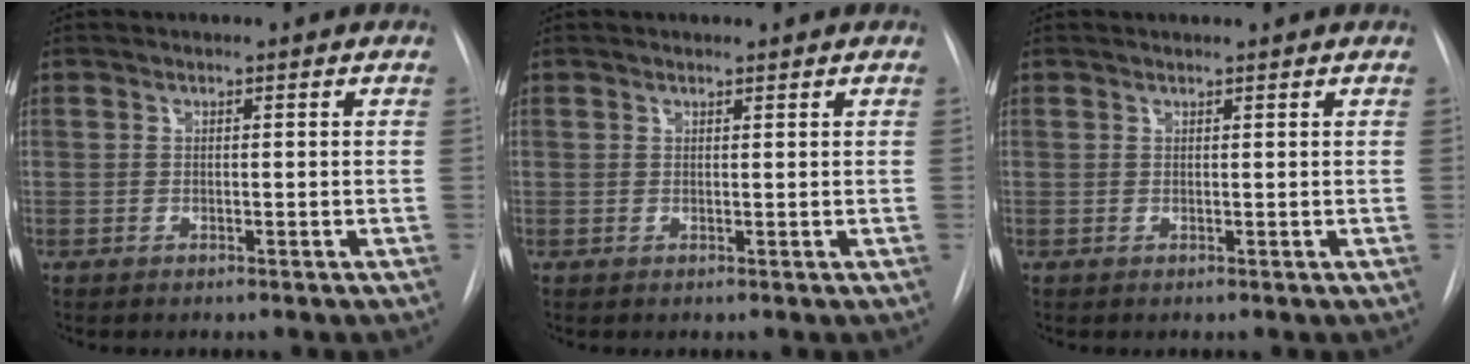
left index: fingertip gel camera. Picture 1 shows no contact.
{"total": 0.0}
{"total": 0.7, "force": [0.7, 0.0, 0.1], "torque": [-0.004, 0.006, 0.007]}